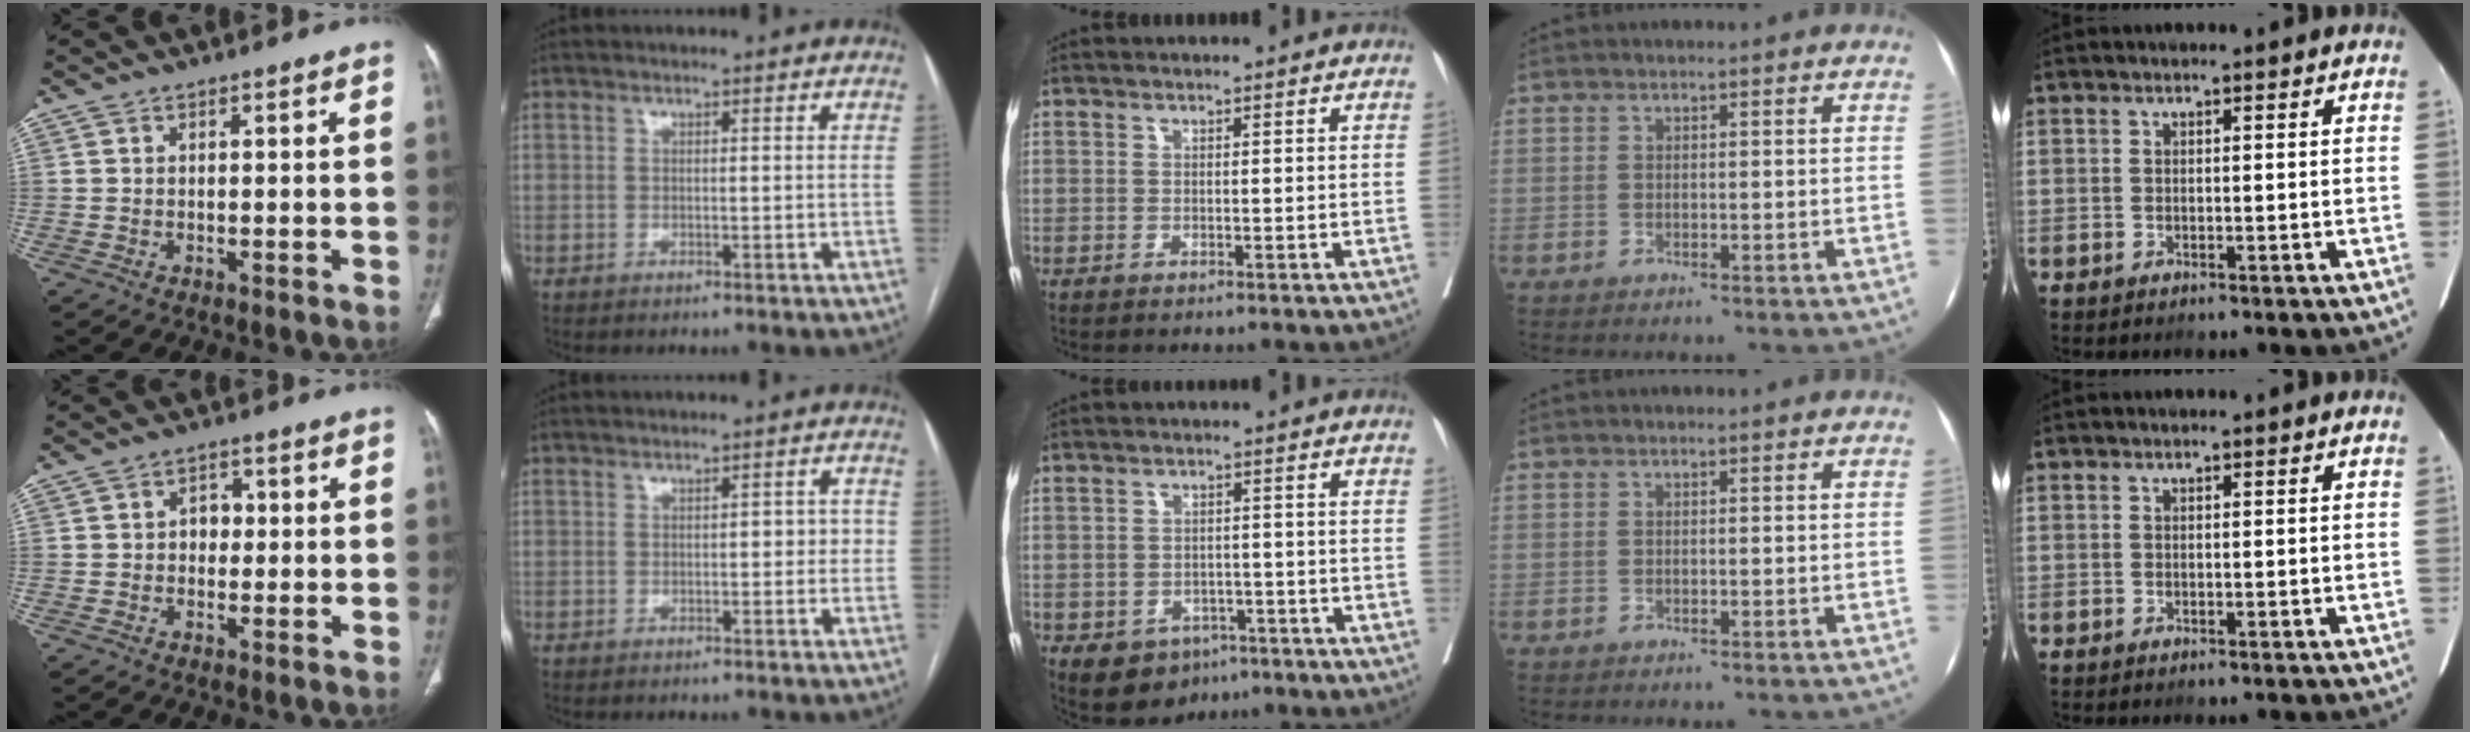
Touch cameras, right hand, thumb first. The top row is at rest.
{"thumb": {"total": 3.3, "force": [0.0, 2.7, 2.0], "torque": [-0.010, 0.009, -0.006]}, "index": {"total": 2.3, "force": [-0.1, 1.3, 1.9], "torque": [-0.019, 0.016, -0.001]}, "middle": {"total": 6.9, "force": [-4.1, 4.9, 2.6], "torque": [-0.035, 0.004, -0.052]}}